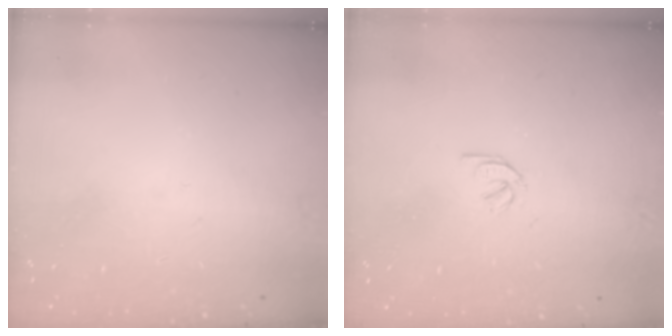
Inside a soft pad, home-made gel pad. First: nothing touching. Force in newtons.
{"total": 2.0, "press": 2.0, "slide": 0.3}